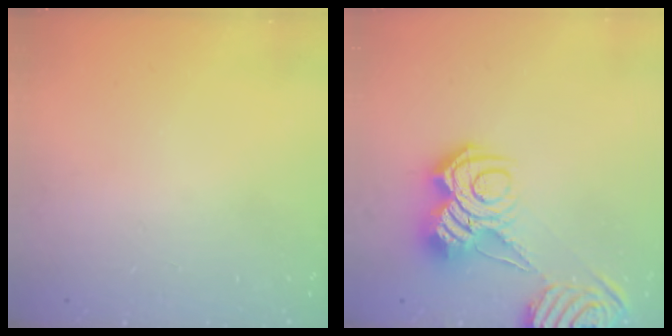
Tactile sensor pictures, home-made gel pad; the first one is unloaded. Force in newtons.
{"total": 10.5, "press": 10.4, "slide": 0.9}